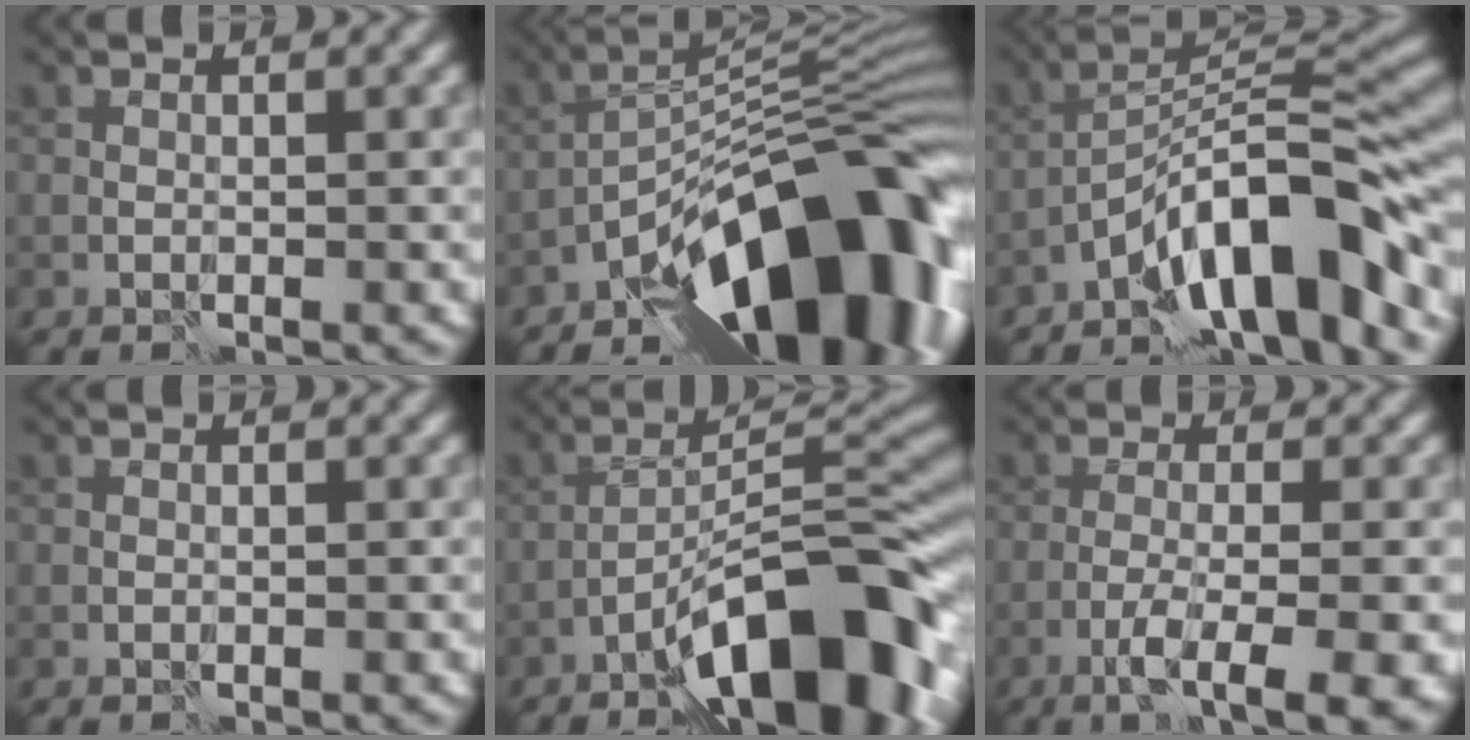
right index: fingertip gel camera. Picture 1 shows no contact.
{"total": 14.0, "force": [-8.1, 5.1, 10.2], "torque": [-0.128, 0.019, -0.139]}
{"total": 11.2, "force": [-6.6, 3.0, 8.5], "torque": [-0.118, 0.023, -0.123]}
{"total": 0.0}
{"total": 12.2, "force": [-7.1, 3.4, 9.3], "torque": [-0.128, 0.026, -0.118]}
{"total": 6.3, "force": [-3.2, 1.4, 5.2], "torque": [-0.079, 0.001, -0.056]}